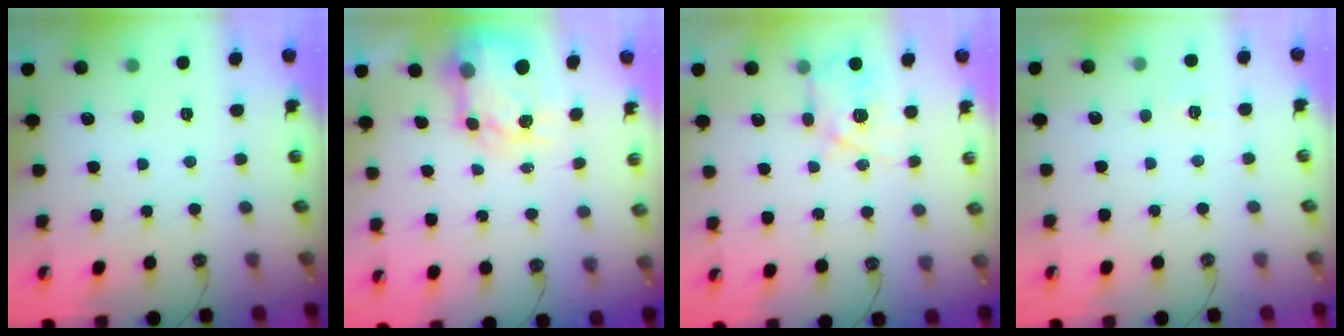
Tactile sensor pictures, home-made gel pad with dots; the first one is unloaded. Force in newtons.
{"total": 7.0, "press": 7.0, "slide": 0.6}
{"total": 8.1, "press": 8.1, "slide": 0.9}
{"total": 3.8, "press": 3.7, "slide": 0.7}